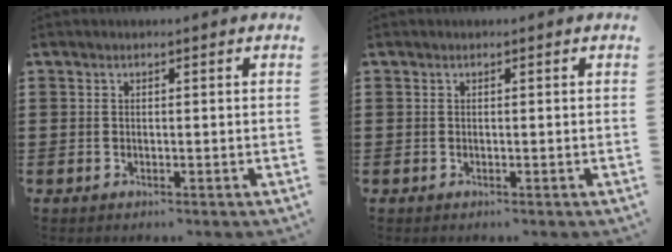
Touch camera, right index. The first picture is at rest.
{"total": 0.0}